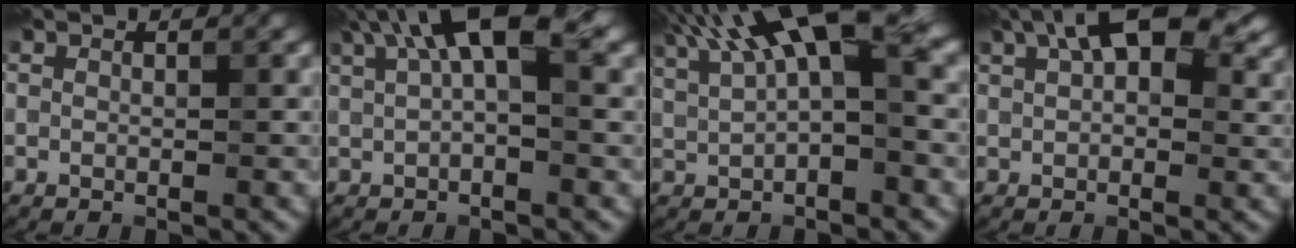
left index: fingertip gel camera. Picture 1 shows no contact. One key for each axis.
{"total": 6.3, "fx": 2.8, "fy": 2.0, "fz": 5.3, "tx": -0.087, "ty": 0.013, "tz": 0.040}
{"total": 9.5, "fx": 3.8, "fy": 3.2, "fz": 8.1, "tx": -0.145, "ty": 0.025, "tz": 0.061}
{"total": 8.8, "fx": 4.1, "fy": 4.5, "fz": 6.3, "tx": -0.092, "ty": 0.023, "tz": 0.053}